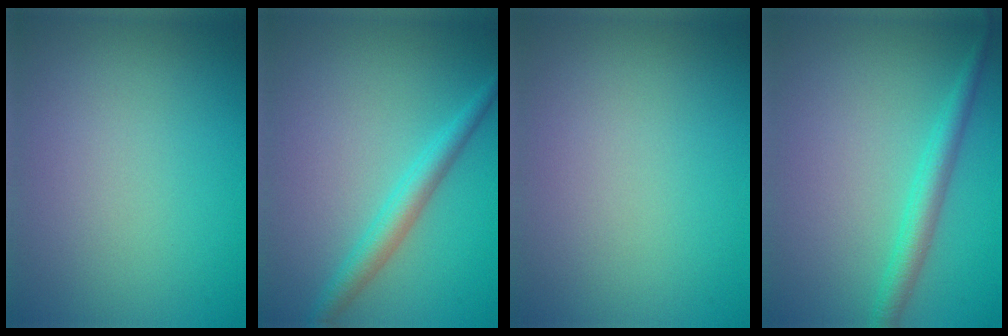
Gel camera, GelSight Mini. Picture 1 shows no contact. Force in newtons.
{"total": 2.9, "press": 2.9, "slide": 0.1}
{"total": 0.0}
{"total": 2.8, "press": 2.8, "slide": 0.2}